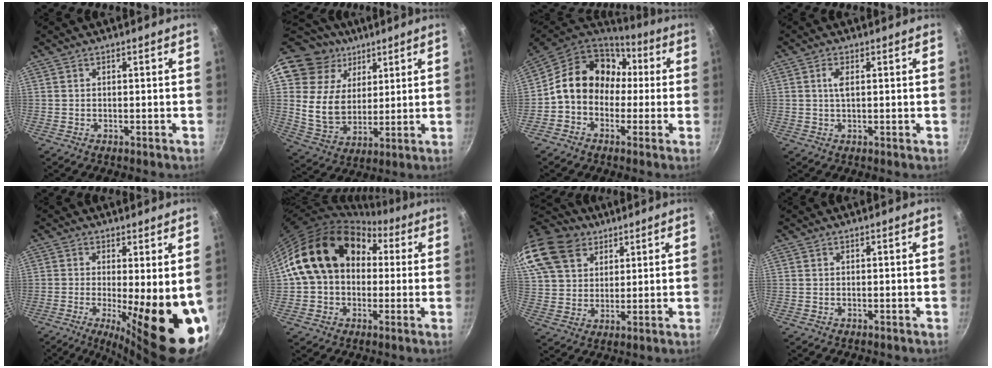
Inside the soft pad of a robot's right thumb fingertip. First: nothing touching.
{"total": 17.3, "force": [8.7, 13.5, 6.6], "torque": [-0.100, -0.030, 0.165]}
{"total": 15.6, "force": [0.9, 12.8, 8.8], "torque": [-0.111, 0.050, -0.004]}
{"total": 2.4, "force": [0.5, 0.9, 2.1], "torque": [-0.044, 0.003, 0.011]}
{"total": 16.3, "force": [-2.2, 4.6, 15.5], "torque": [-0.204, -0.030, -0.024]}
{"total": 18.6, "force": [3.3, 14.3, 11.5], "torque": [-0.167, 0.047, 0.049]}
{"total": 19.0, "force": [12.0, 12.8, 7.3], "torque": [-0.158, 0.000, 0.233]}
{"total": 0.0}